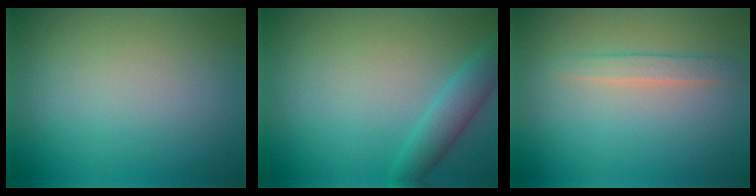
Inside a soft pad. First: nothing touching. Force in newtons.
{"total": 2.6, "press": 2.6, "slide": 0.1}
{"total": 1.5, "press": 1.5, "slide": 0.1}